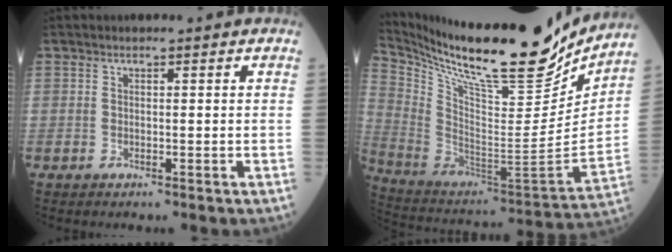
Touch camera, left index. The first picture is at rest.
{"total": 28.5, "force": [23.8, 4.2, 15.2], "torque": [-0.283, -0.048, 0.378]}